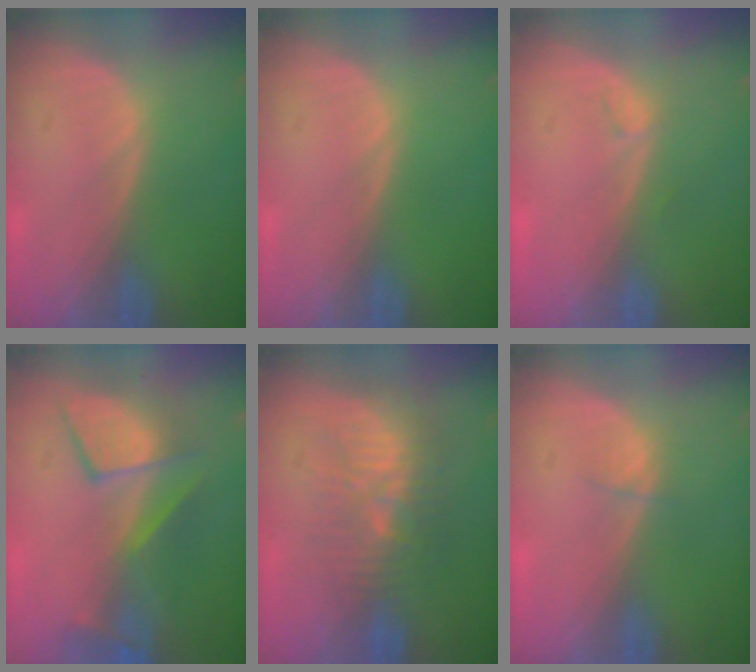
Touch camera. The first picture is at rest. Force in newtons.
{"total": 0.0}
{"total": 1.0, "press": 0.9, "slide": 0.3}
{"total": 8.5, "press": 8.5, "slide": 0.2}
{"total": 9.6, "press": 8.6, "slide": 4.2}
{"total": 1.1, "press": 1.0, "slide": 0.4}